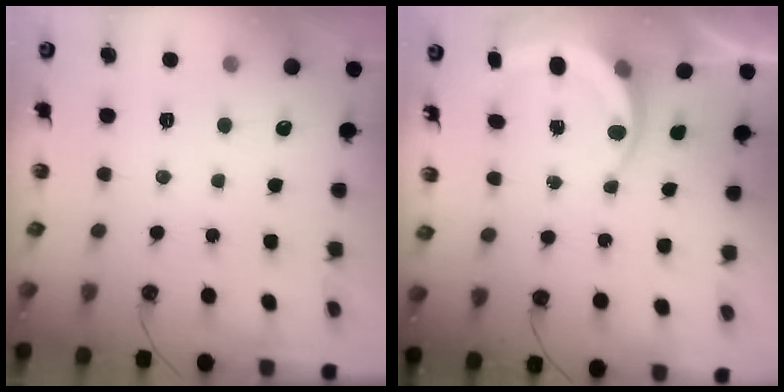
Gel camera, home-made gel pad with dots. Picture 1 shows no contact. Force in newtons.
{"total": 5.8, "press": 5.8, "slide": 0.4}